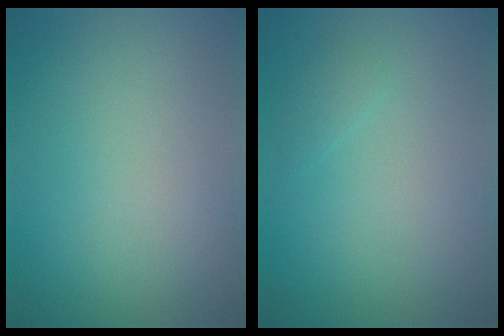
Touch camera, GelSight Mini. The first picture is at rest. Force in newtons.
{"total": 0.7, "press": 0.7, "slide": 0.0}